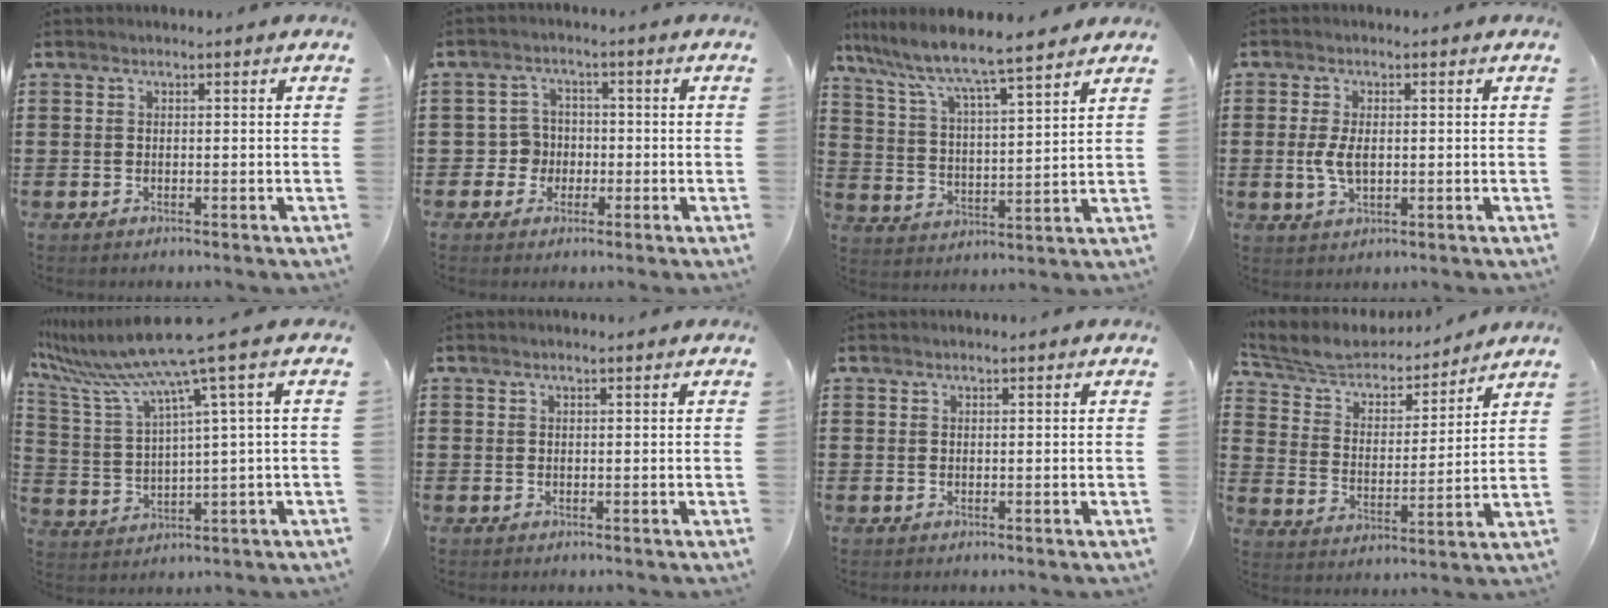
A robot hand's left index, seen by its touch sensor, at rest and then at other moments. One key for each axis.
{"total": 3.8, "fx": -0.9, "fy": 3.6, "fz": 0.9, "tx": -0.031, "ty": 0.005, "tz": -0.020}
{"total": 6.4, "fx": 5.8, "fy": 0.0, "fz": 2.8, "tx": -0.080, "ty": -0.038, "tz": 0.092}
{"total": 4.2, "fx": 0.0, "fy": 2.1, "fz": 3.6, "tx": -0.084, "ty": 0.001, "tz": -0.004}
{"total": 10.1, "fx": 6.6, "fy": -0.5, "fz": 7.6, "tx": -0.187, "ty": -0.047, "tz": 0.100}
{"total": 0.6, "fx": 0.5, "fy": 0.0, "fz": 0.4, "tx": -0.008, "ty": 0.000, "tz": 0.009}
{"total": 0.5, "fx": 0.5, "fy": 0.0, "fz": 0.3, "tx": -0.005, "ty": -0.001, "tz": 0.010}
{"total": 6.2, "fx": 5.8, "fy": 1.5, "fz": 1.6, "tx": -0.062, "ty": -0.039, "tz": 0.097}